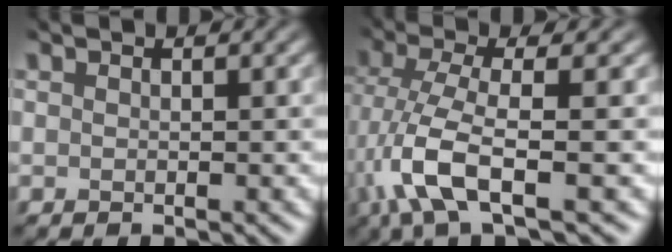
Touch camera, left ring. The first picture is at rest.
{"total": 5.6, "force": [-2.5, 1.2, 4.9], "torque": [-0.115, -0.005, -0.039]}